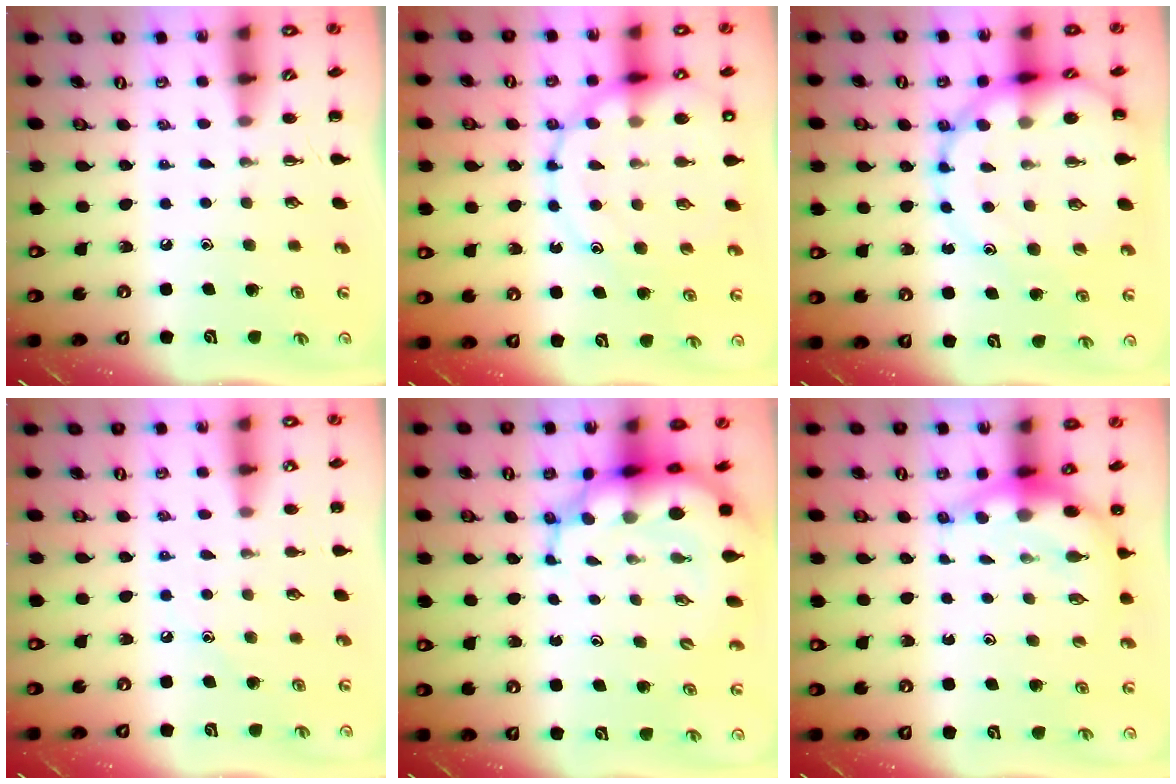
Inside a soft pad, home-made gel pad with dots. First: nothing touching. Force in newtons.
{"total": 17.1, "press": 16.9, "slide": 2.5}
{"total": 14.6, "press": 14.4, "slide": 2.5}
{"total": 6.6, "press": 6.4, "slide": 1.9}
{"total": 10.4, "press": 10.0, "slide": 2.8}
{"total": 6.6, "press": 6.4, "slide": 1.6}